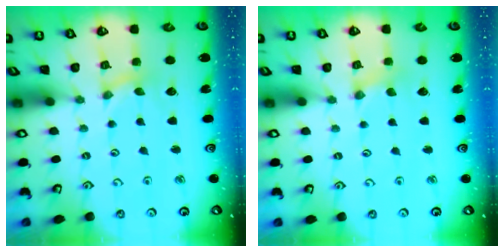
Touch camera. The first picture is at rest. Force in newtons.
{"total": 0.0}